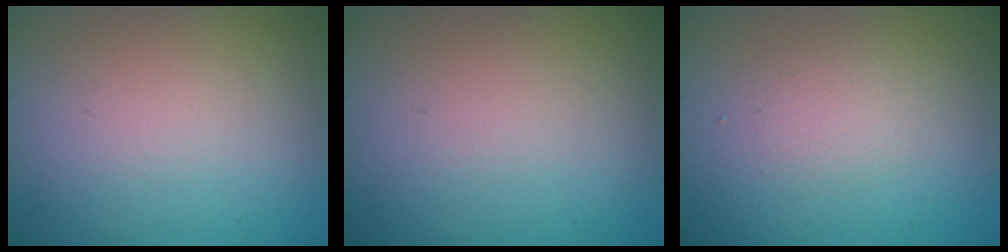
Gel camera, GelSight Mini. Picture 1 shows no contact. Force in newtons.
{"total": 0.0}
{"total": 1.4, "press": 1.4, "slide": 0.1}